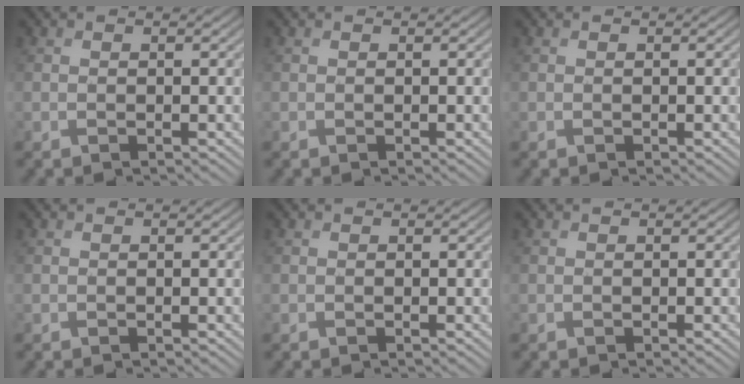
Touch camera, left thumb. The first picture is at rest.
{"total": 0.0}
{"total": 0.0}
{"total": 0.0}
{"total": 0.0}
{"total": 0.0}